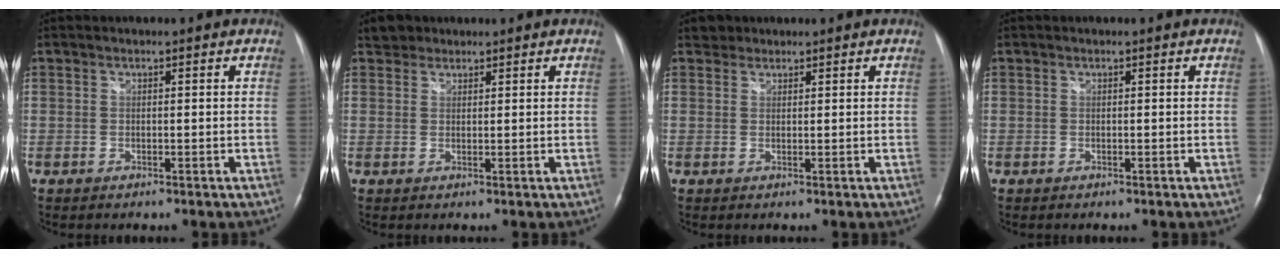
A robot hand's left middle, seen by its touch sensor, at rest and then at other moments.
{"total": 2.2, "force": [1.7, 1.3, 0.0], "torque": [-0.002, 0.011, 0.027]}
{"total": 1.5, "force": [1.2, 0.9, -0.2], "torque": [0.007, 0.007, 0.016]}
{"total": 0.0}